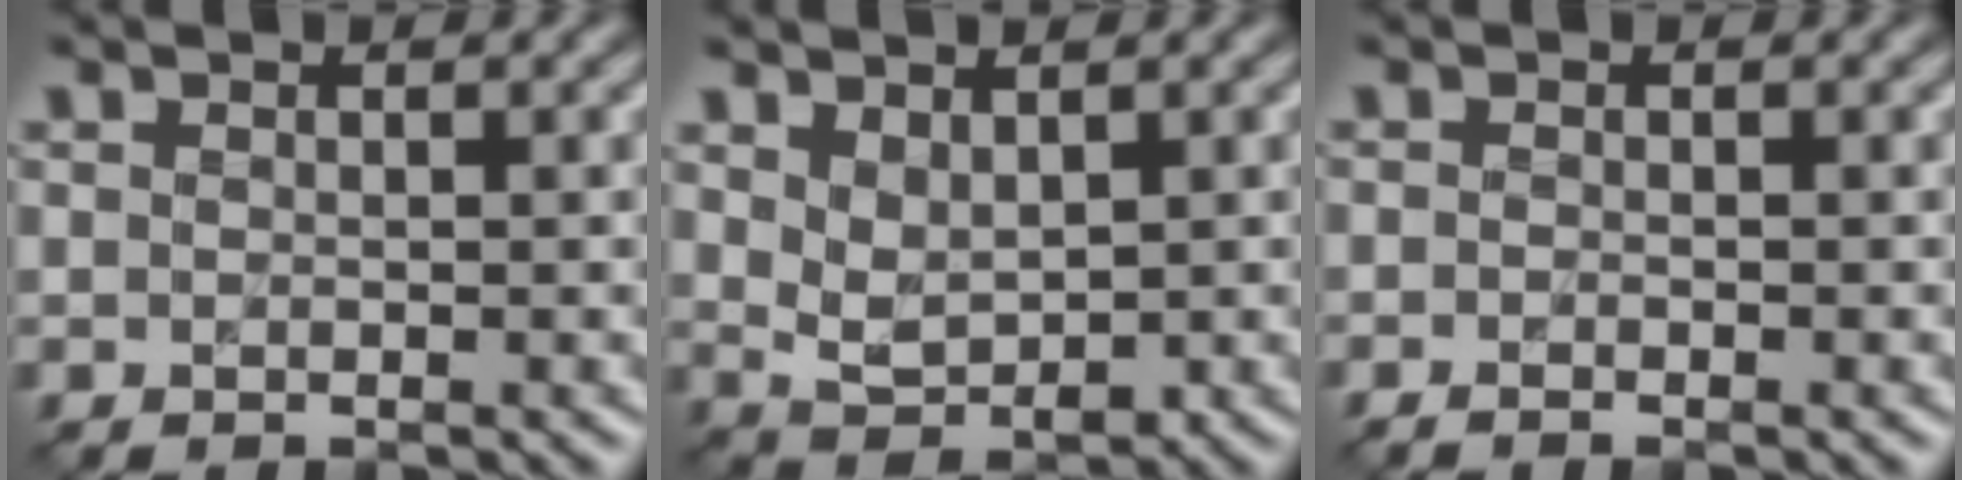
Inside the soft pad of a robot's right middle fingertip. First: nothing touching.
{"total": 2.8, "force": [1.3, 1.6, 1.9], "torque": [-0.041, -0.005, 0.030]}
{"total": 0.7, "force": [-0.5, 0.1, 0.4], "torque": [-0.005, -0.001, -0.010]}